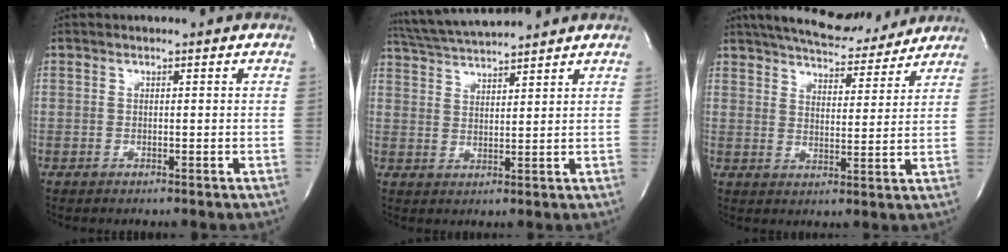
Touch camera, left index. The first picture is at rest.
{"total": 9.1, "force": [8.6, -0.1, 3.0], "torque": [-0.066, 0.027, 0.152]}
{"total": 14.2, "force": [12.7, 3.6, 5.1], "torque": [-0.074, 0.011, 0.179]}